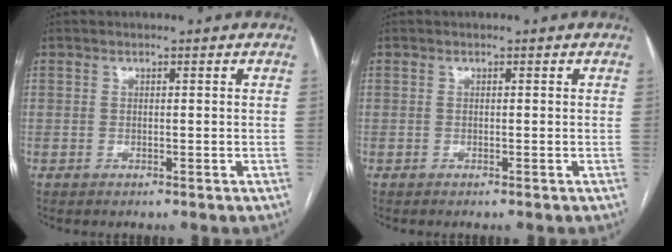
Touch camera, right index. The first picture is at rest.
{"total": 0.0}